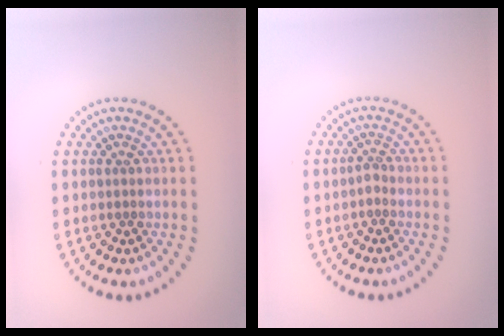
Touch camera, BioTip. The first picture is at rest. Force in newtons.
{"total": 1.0, "press": 0.8, "slide": 0.6}